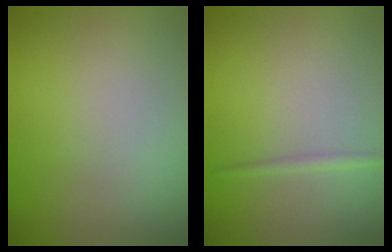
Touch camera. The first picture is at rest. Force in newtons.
{"total": 0.8, "press": 0.8, "slide": 0.0}